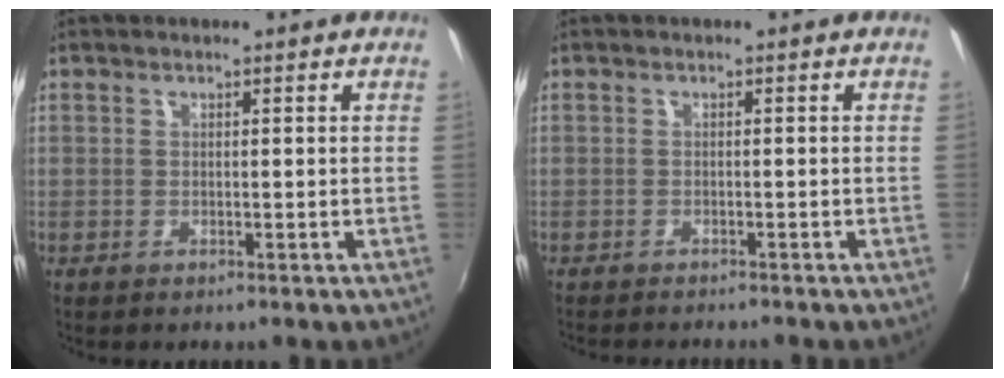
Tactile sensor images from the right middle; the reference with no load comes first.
{"total": 3.0, "force": [-2.8, 0.2, 1.0], "torque": [-0.027, -0.015, -0.047]}